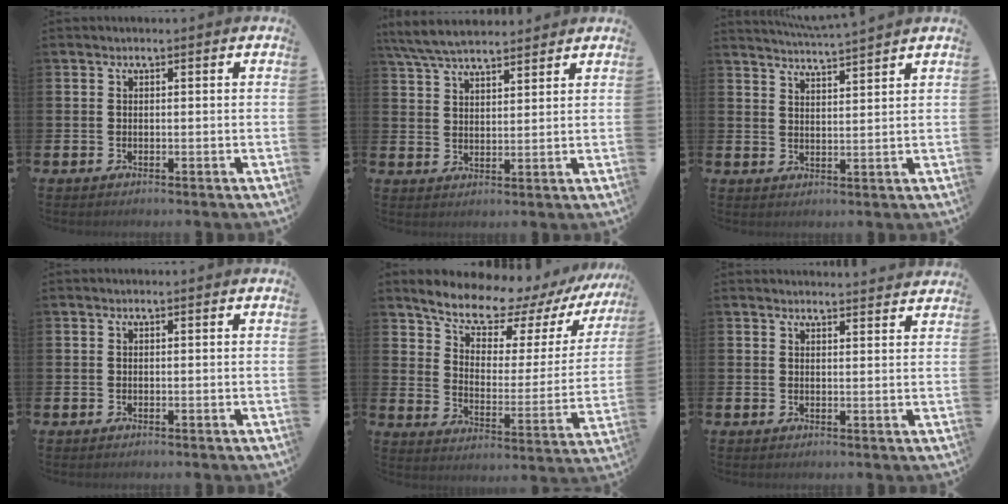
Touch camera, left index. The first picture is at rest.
{"total": 6.0, "force": [5.7, 1.0, 1.6], "torque": [-0.054, -0.020, 0.105]}
{"total": 4.3, "force": [4.3, -0.8, 0.3], "torque": [-0.021, -0.026, 0.076]}
{"total": 0.0}
{"total": 9.9, "force": [8.7, 3.1, 3.5], "torque": [-0.096, -0.061, 0.148]}
{"total": 2.2, "force": [2.2, -0.2, -0.2], "torque": [0.013, -0.018, 0.038]}